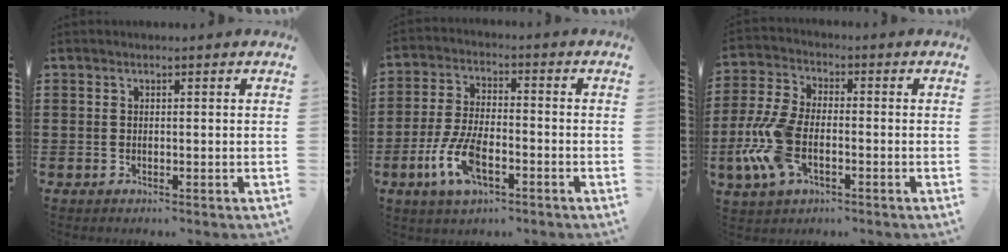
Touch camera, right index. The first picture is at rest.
{"total": 8.4, "force": [-3.7, 3.5, 6.7], "torque": [-0.164, -0.011, -0.072]}
{"total": 9.6, "force": [-2.8, 5.1, 7.6], "torque": [-0.190, -0.007, -0.056]}